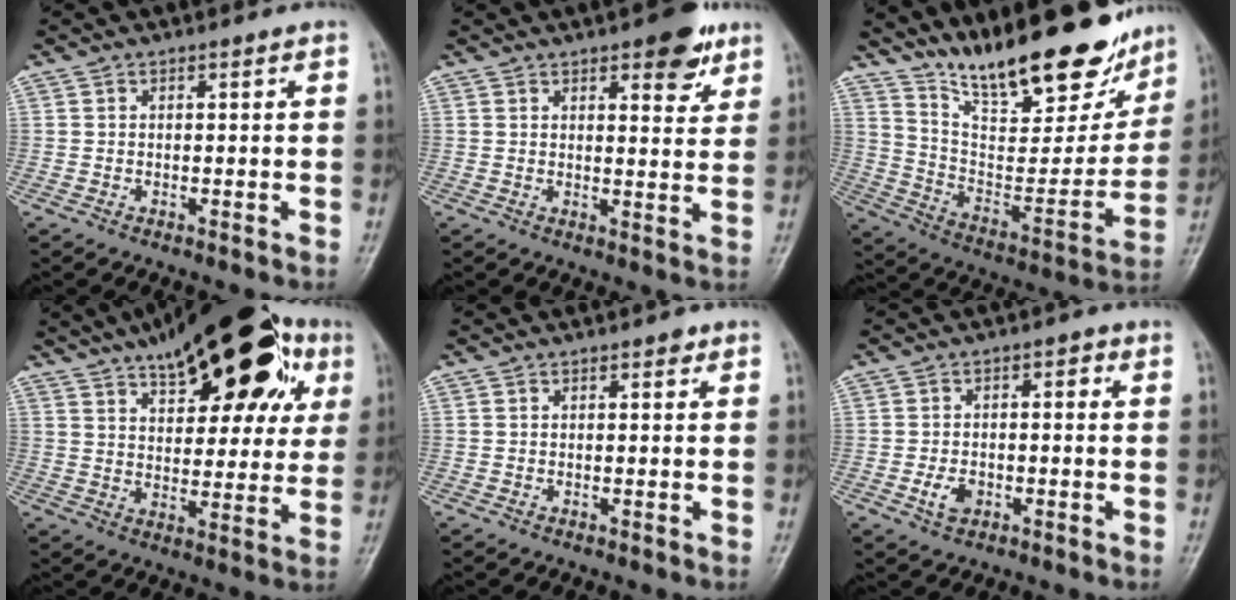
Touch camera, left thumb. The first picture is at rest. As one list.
[{"total": 7.6, "force": [4.5, 3.0, 5.2], "torque": [-0.043, -0.021, 0.054]}, {"total": 24.5, "force": [18.9, 7.4, 13.8], "torque": [-0.170, -0.093, 0.305]}, {"total": 26.3, "force": [13.2, 11.5, 19.6], "torque": [-0.254, 0.011, 0.191]}, {"total": 0.9, "force": [0.4, 0.6, 0.5], "torque": [0.001, 0.000, 0.002]}, {"total": 4.8, "force": [-1.2, 3.4, 3.2], "torque": [-0.042, 0.013, -0.023]}]